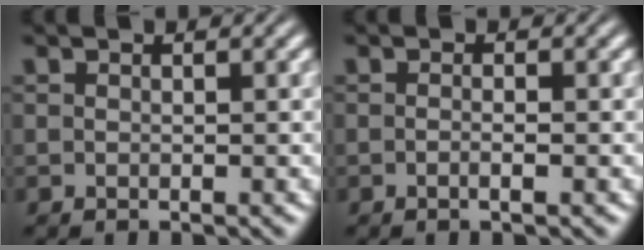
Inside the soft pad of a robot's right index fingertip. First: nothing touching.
{"total": 1.2, "force": [-0.8, -0.2, 0.9], "torque": [-0.022, -0.003, -0.014]}